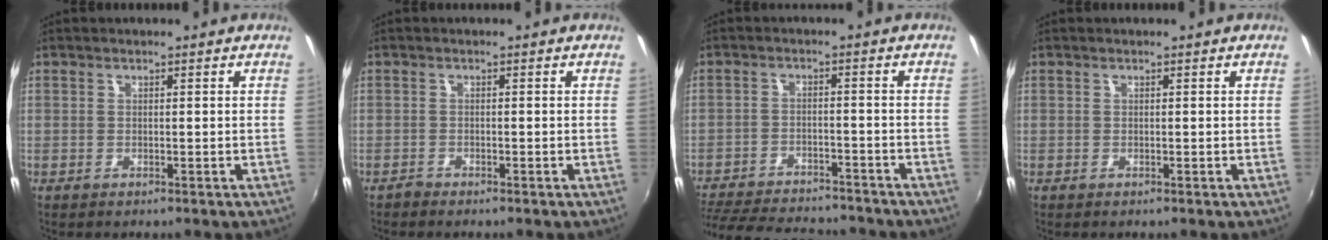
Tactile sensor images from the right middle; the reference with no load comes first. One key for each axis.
{"total": 0.9, "fx": -0.9, "fy": 0.2, "fz": -0.1, "tx": 0.000, "ty": -0.001, "tz": -0.019}
{"total": 18.9, "fx": -16.4, "fy": 5.6, "fz": 7.6, "tx": -0.172, "ty": -0.012, "tz": -0.235}
{"total": 0.0}